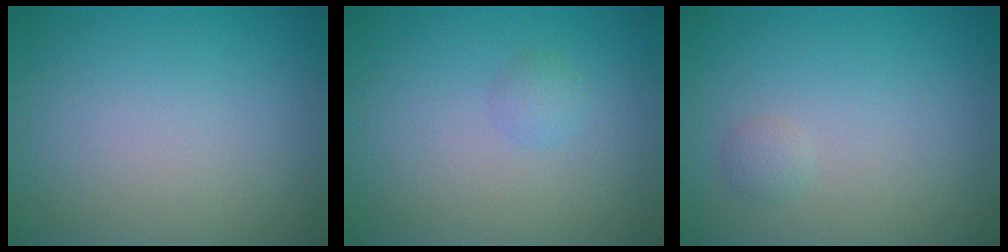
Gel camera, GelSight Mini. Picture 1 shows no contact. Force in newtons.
{"total": 1.0, "press": 1.0, "slide": 0.1}
{"total": 0.7, "press": 0.7, "slide": 0.1}